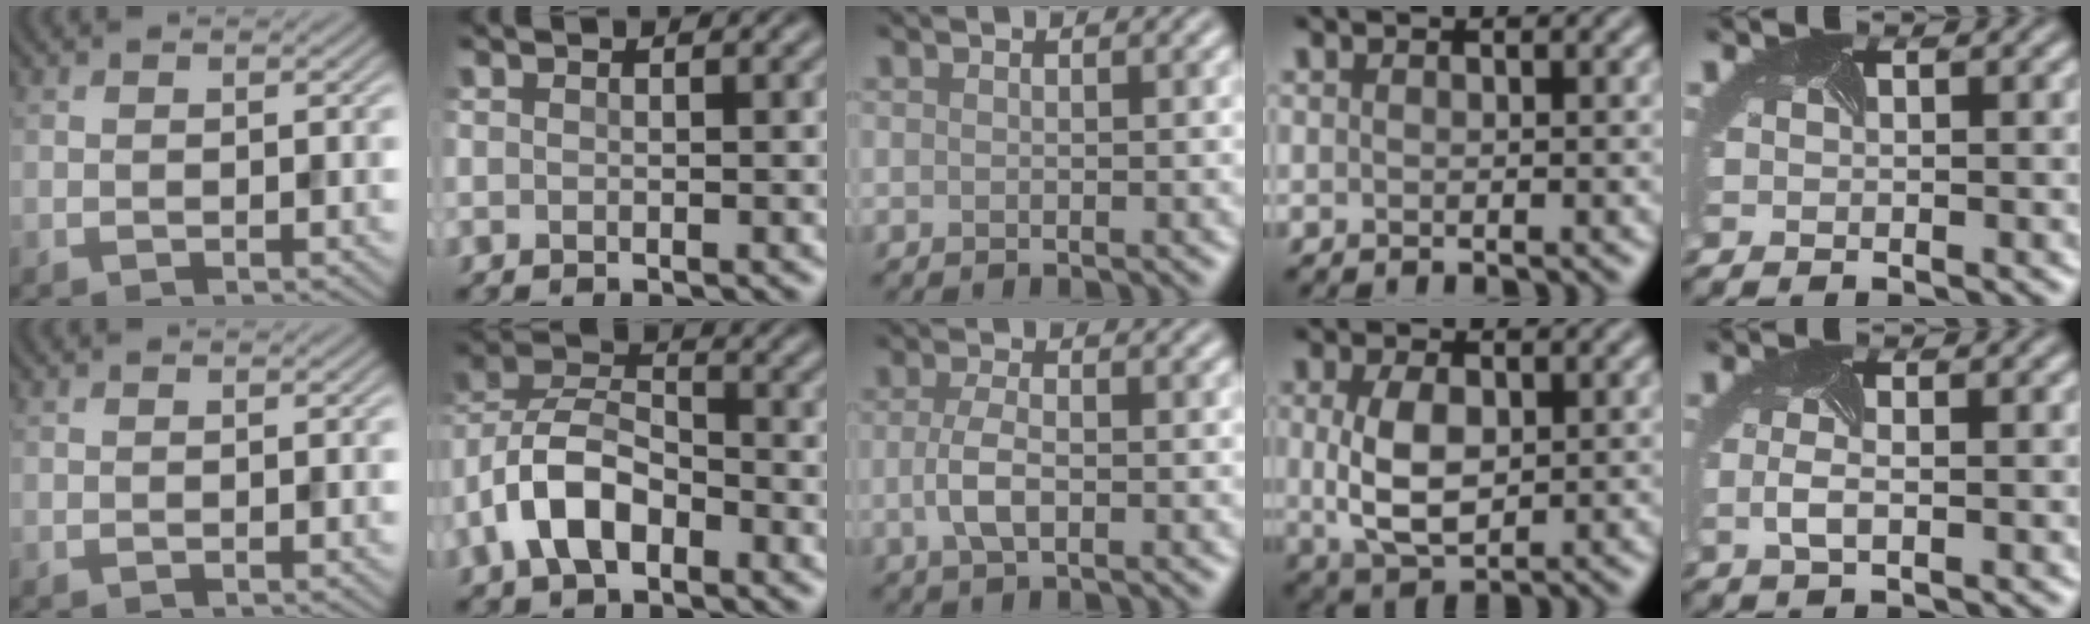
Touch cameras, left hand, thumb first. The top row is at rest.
{"index": {"total": 6.4, "force": [-3.1, 3.6, 4.3], "torque": [-0.079, 0.012, -0.067]}, "middle": {"total": 2.7, "force": [-0.4, 1.1, 2.5], "torque": [-0.057, -0.002, -0.010]}, "ring": {"total": 5.1, "force": [0.3, 3.0, 4.1], "torque": [-0.091, -0.001, 0.012]}, "little": {"total": 1.7, "force": [-0.3, 0.5, 1.5], "torque": [-0.040, -0.005, -0.008]}}